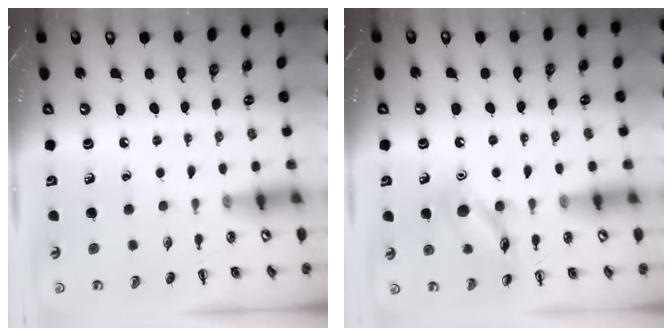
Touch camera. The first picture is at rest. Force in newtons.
{"total": 11.9, "press": 11.9, "slide": 0.6}